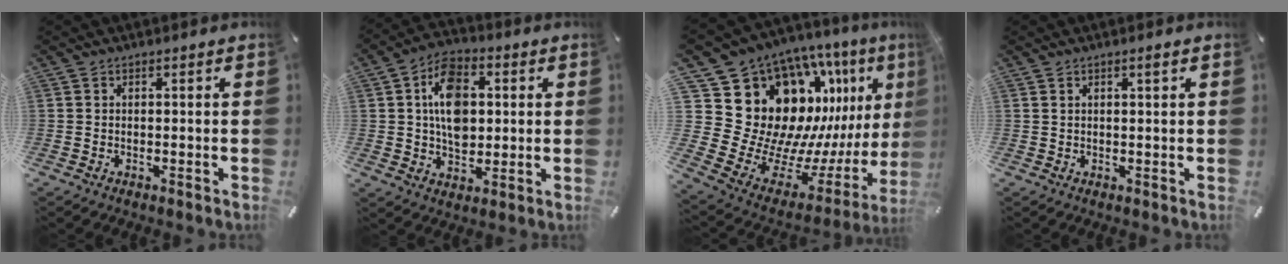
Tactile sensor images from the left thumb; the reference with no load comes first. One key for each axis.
{"total": 12.5, "fx": 1.8, "fy": 8.9, "fz": 8.6, "tx": -0.142, "ty": 0.007, "tz": 0.032}
{"total": 17.8, "fx": 9.1, "fy": 13.0, "fz": 8.2, "tx": -0.066, "ty": -0.163, "tz": 0.212}
{"total": 1.3, "fx": 0.7, "fy": 0.2, "fz": 1.1, "tx": -0.023, "ty": -0.001, "tz": 0.011}